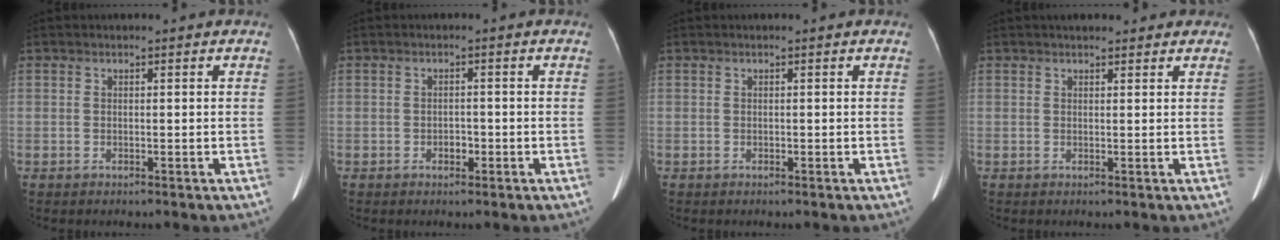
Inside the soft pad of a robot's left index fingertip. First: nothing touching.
{"total": 1.4, "force": [-0.9, 0.9, 0.8], "torque": [-0.014, -0.001, -0.013]}
{"total": 0.0}
{"total": 5.2, "force": [4.2, 1.8, 2.4], "torque": [-0.021, 0.024, 0.051]}